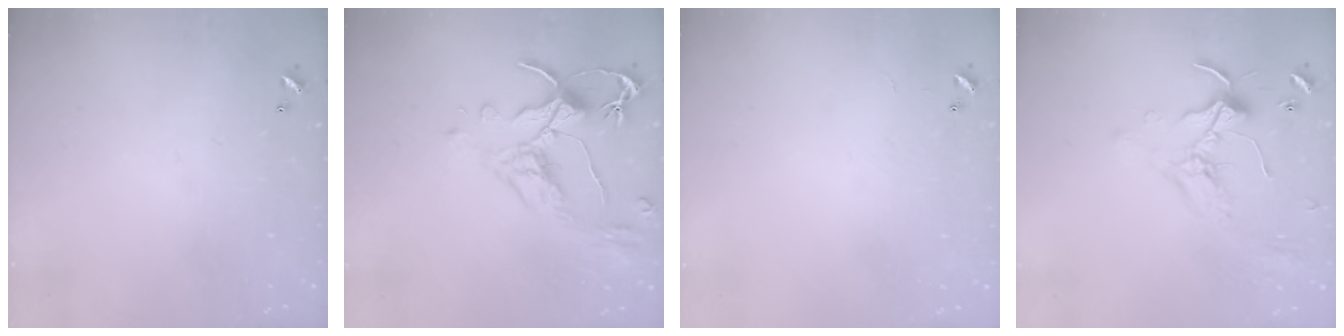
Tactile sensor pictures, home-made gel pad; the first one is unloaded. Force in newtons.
{"total": 2.6, "press": 2.2, "slide": 1.3}
{"total": 9.3, "press": 9.3, "slide": 0.6}
{"total": 1.7, "press": 1.6, "slide": 0.2}